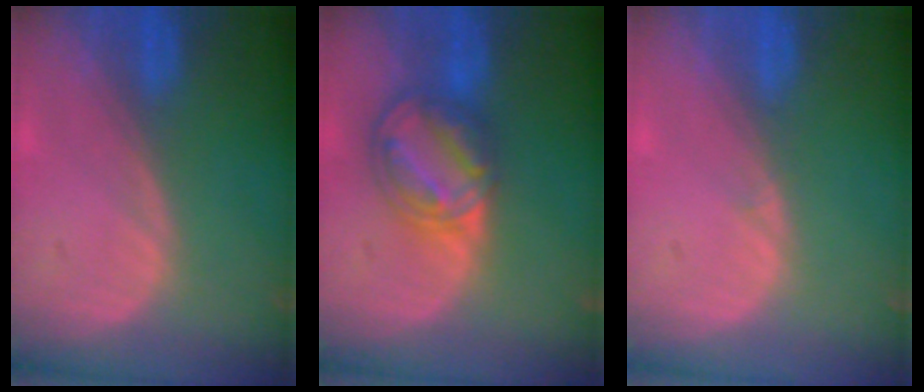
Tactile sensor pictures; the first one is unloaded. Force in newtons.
{"total": 8.2, "press": 7.0, "slide": 4.2}
{"total": 0.6, "press": 0.2, "slide": 0.5}